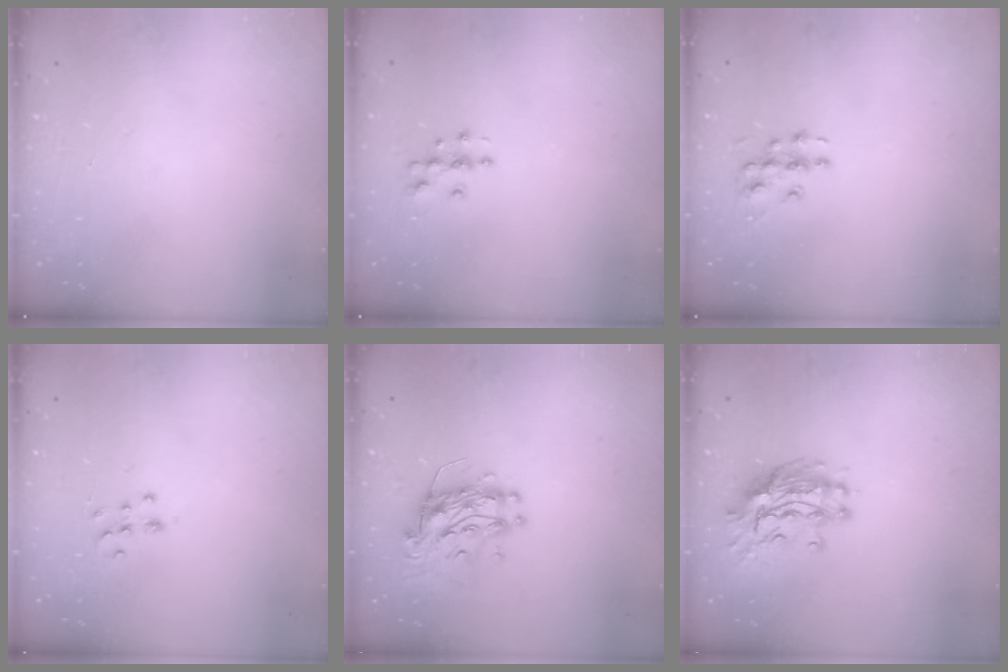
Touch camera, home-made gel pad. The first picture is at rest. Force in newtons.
{"total": 3.9, "press": 3.9, "slide": 0.3}
{"total": 6.1, "press": 6.1, "slide": 0.4}
{"total": 7.2, "press": 7.2, "slide": 0.5}
{"total": 12.9, "press": 12.9, "slide": 1.1}
{"total": 12.5, "press": 12.4, "slide": 1.0}